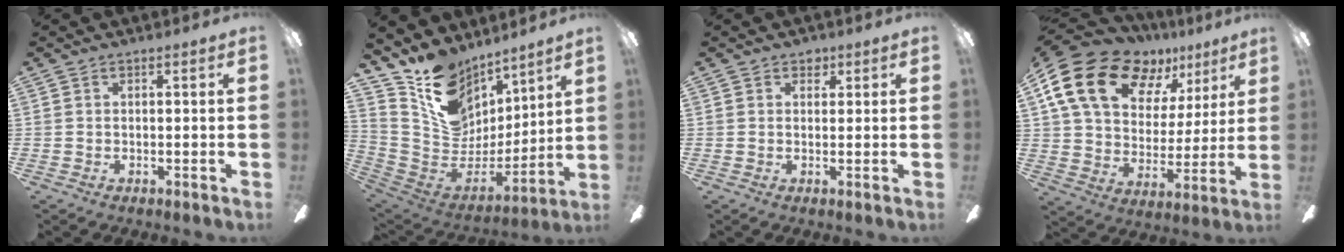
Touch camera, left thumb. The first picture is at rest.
{"total": 15.0, "force": [10.9, 9.5, 3.8], "torque": [-0.090, -0.089, 0.212]}
{"total": 2.1, "force": [1.3, 1.6, 0.7], "torque": [0.009, -0.004, 0.019]}
{"total": 20.4, "force": [12.5, 12.2, 10.7], "torque": [-0.208, -0.059, 0.229]}